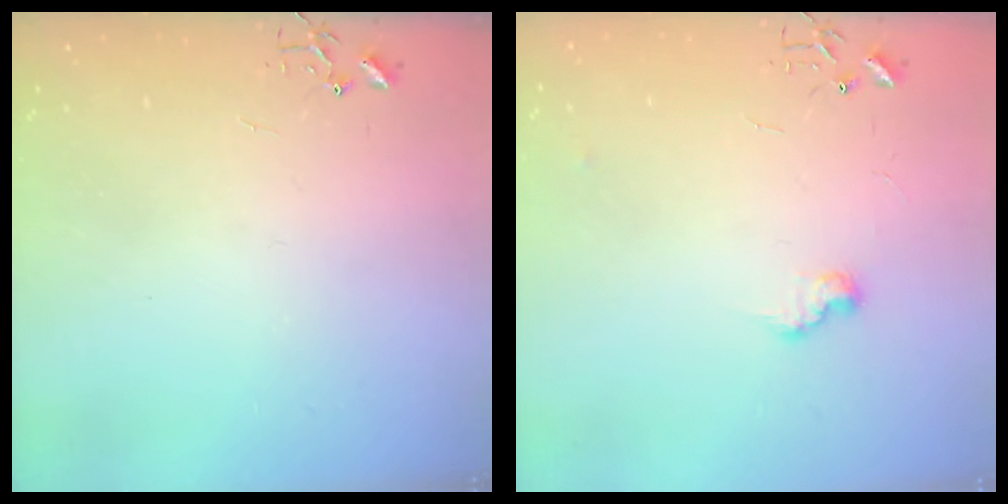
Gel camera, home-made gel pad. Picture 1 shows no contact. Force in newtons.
{"total": 7.3, "press": 7.3, "slide": 0.0}